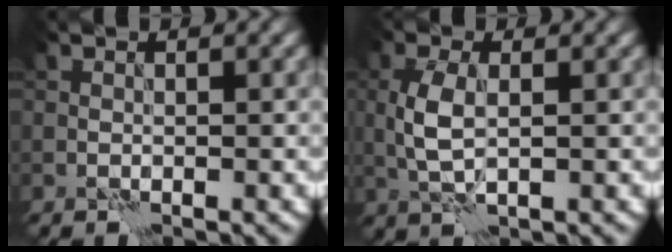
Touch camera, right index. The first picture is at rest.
{"total": 3.6, "force": [0.1, 1.7, 3.2], "torque": [-0.078, 0.002, 0.005]}